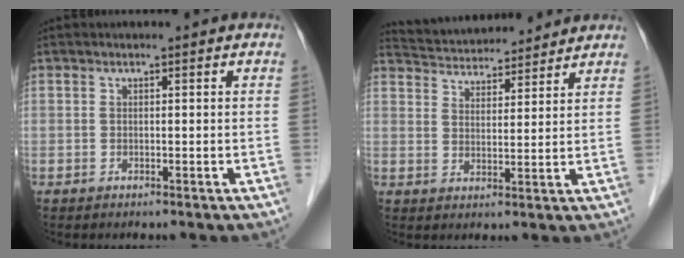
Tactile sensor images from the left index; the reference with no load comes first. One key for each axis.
{"total": 12.1, "fx": 11.5, "fy": 2.2, "fz": 2.8, "tx": -0.050, "ty": 0.027, "tz": 0.179}